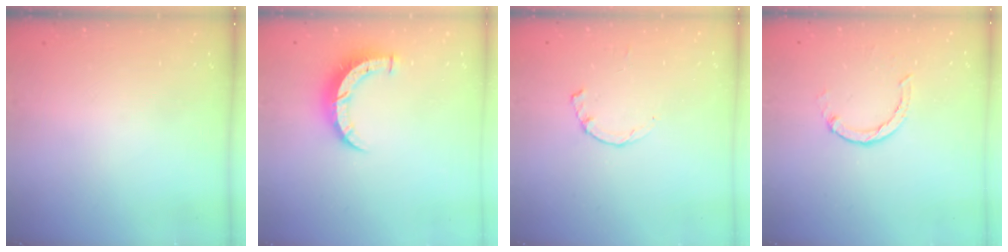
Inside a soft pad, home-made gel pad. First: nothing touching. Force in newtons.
{"total": 7.2, "press": 7.2, "slide": 0.3}
{"total": 1.2, "press": 1.2, "slide": 0.3}
{"total": 1.8, "press": 1.8, "slide": 0.2}